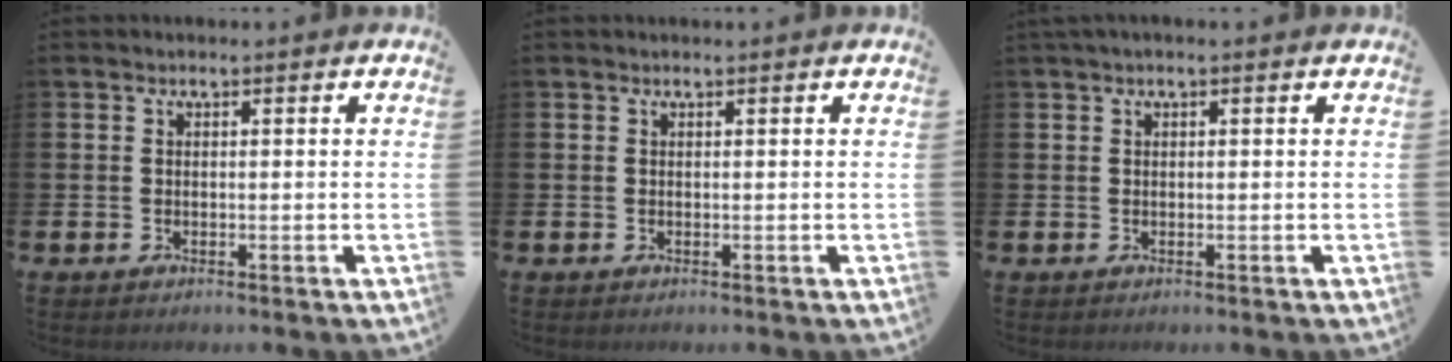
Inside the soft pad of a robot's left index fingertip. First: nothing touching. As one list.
[{"total": 0.0}, {"total": 0.6, "force": [0.3, 0.0, 0.5], "torque": [-0.010, 0.002, 0.005]}]